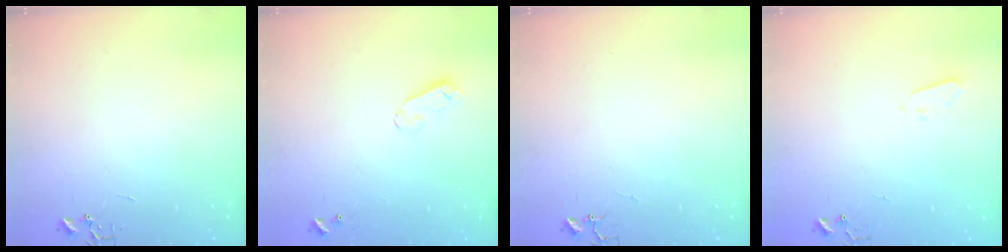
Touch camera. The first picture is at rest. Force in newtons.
{"total": 4.0, "press": 4.0, "slide": 0.4}
{"total": 3.8, "press": 3.8, "slide": 0.4}
{"total": 3.2, "press": 3.2, "slide": 0.1}